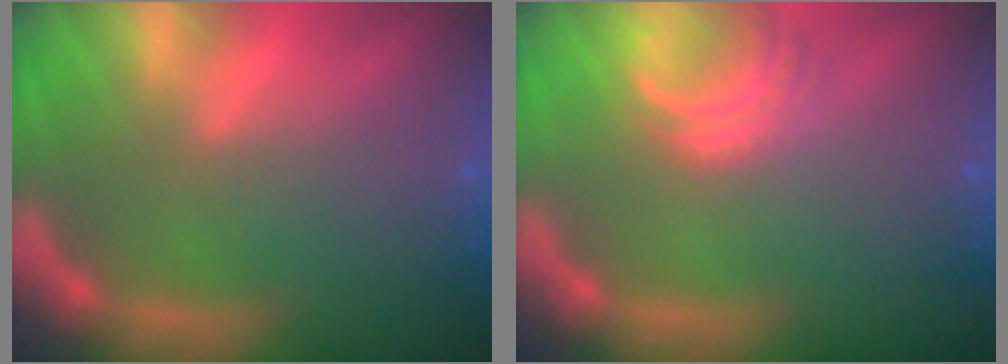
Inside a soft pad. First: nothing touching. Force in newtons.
{"total": 3.0}